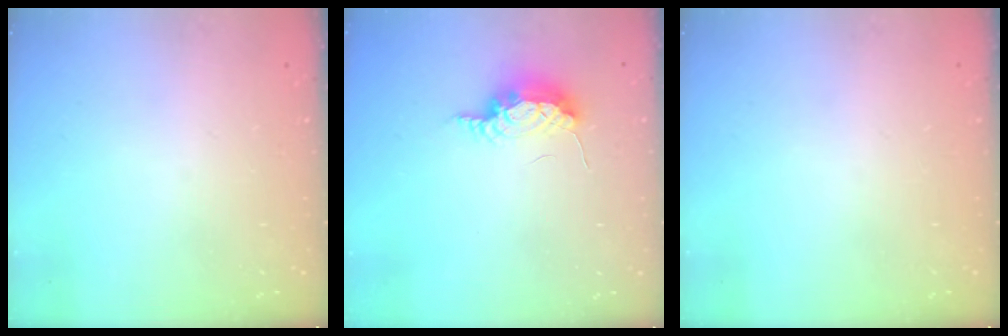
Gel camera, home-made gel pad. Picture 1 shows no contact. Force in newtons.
{"total": 7.6, "press": 7.4, "slide": 1.8}
{"total": 0.0}